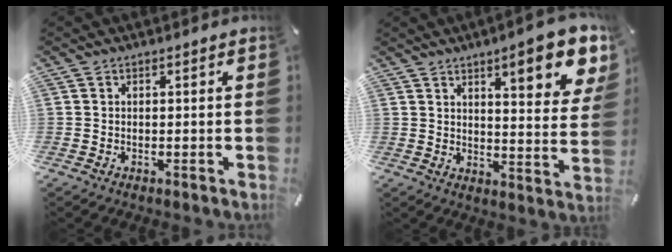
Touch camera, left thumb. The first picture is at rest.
{"total": 13.6, "force": [8.2, 3.9, 10.1], "torque": [-0.135, -0.042, 0.130]}